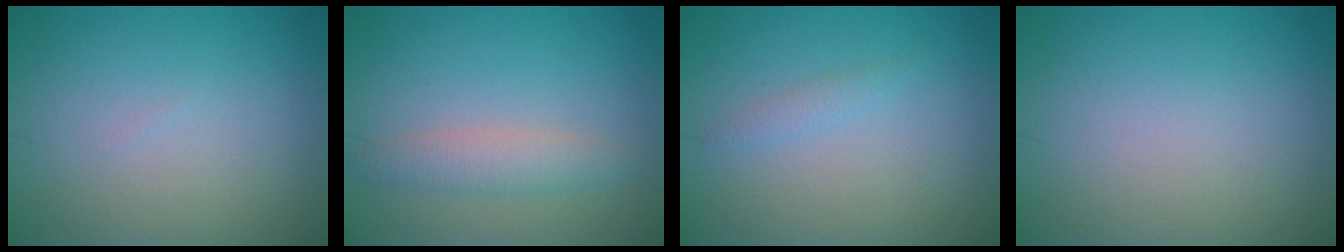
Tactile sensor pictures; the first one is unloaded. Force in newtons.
{"total": 2.5, "press": 2.5, "slide": 0.1}
{"total": 1.0, "press": 1.0, "slide": 0.1}
{"total": 0.0}